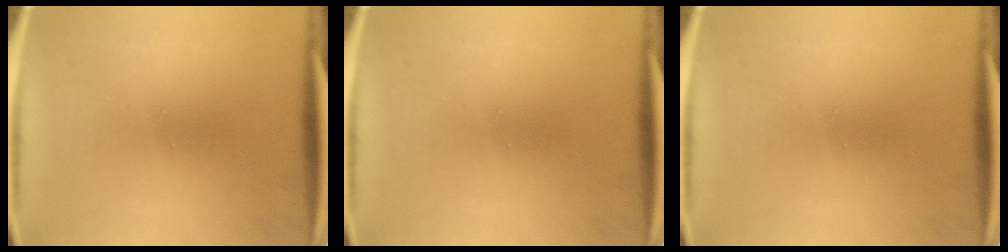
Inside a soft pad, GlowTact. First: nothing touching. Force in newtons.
{"total": 0.0}
{"total": 0.0}